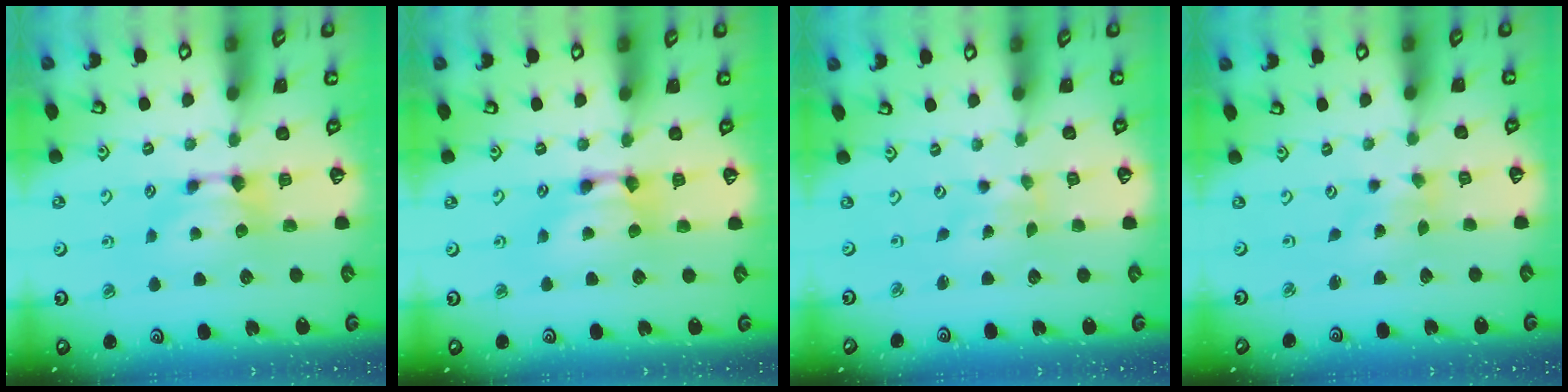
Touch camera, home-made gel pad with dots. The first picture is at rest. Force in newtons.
{"total": 2.2, "press": 2.2, "slide": 0.0}
{"total": 3.6, "press": 3.5, "slide": 0.8}
{"total": 2.3, "press": 2.1, "slide": 0.9}